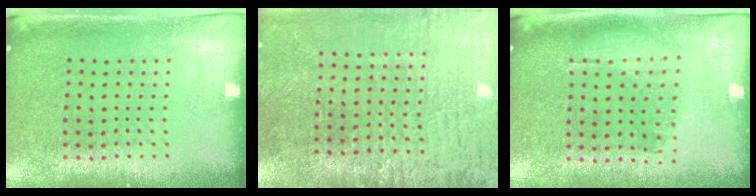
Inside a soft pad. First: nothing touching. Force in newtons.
{"total": 3.8, "press": 3.5, "slide": 1.3}
{"total": 1.2, "press": 1.1, "slide": 0.5}